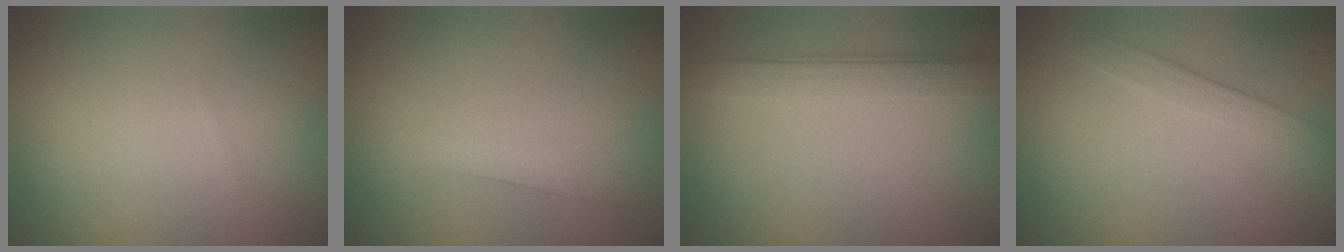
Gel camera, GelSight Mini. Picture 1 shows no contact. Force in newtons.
{"total": 1.5, "press": 1.5, "slide": 0.1}
{"total": 3.8, "press": 3.8, "slide": 0.1}
{"total": 1.8, "press": 1.8, "slide": 0.1}